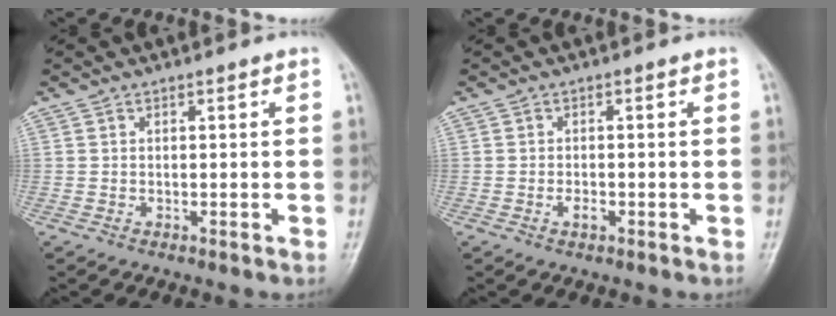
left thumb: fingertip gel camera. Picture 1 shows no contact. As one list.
[{"total": 1.5, "force": [-0.6, 0.8, 1.1], "torque": [-0.019, 0.002, -0.011]}]